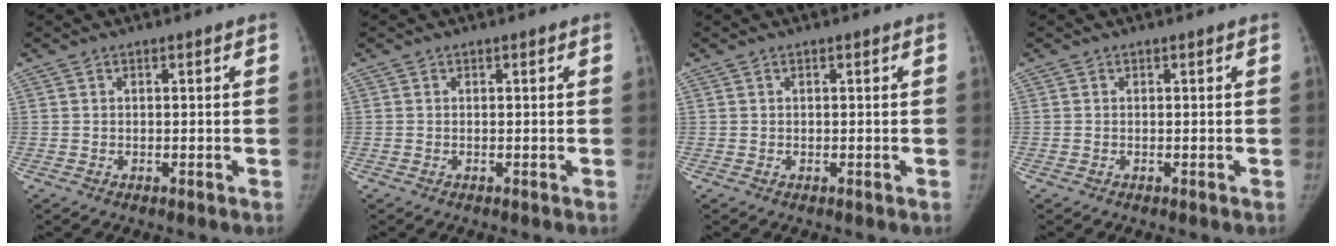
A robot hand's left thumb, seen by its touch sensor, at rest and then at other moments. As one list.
[{"total": 0.0}, {"total": 0.0}, {"total": 0.0}]